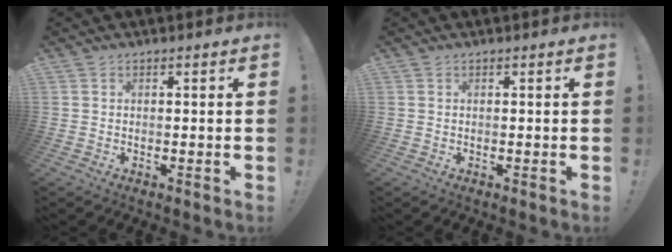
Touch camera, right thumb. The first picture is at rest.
{"total": 0.0}